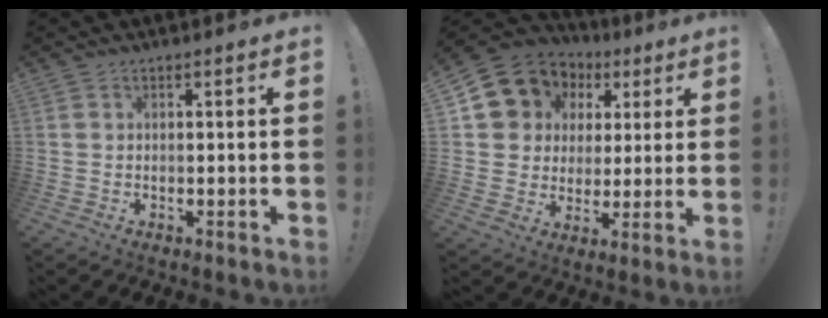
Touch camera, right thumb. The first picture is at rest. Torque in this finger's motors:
{"motor_torque": [0.25, 0.78, 0.31, -0.25, 0.07]}